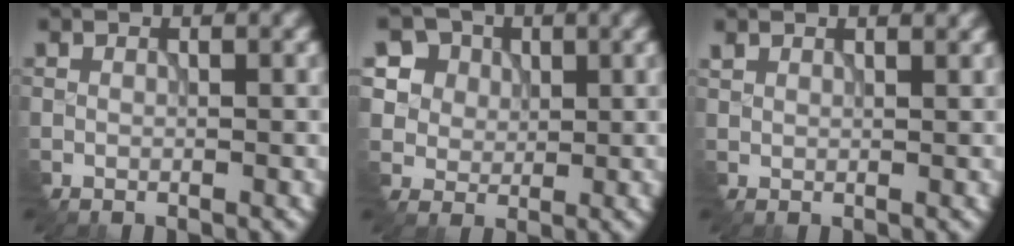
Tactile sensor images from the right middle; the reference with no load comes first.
{"total": 7.5, "force": [4.1, 5.8, 2.4], "torque": [-0.063, 0.004, 0.063]}
{"total": 1.7, "force": [1.6, 0.3, 0.2], "torque": [-0.010, 0.004, 0.033]}